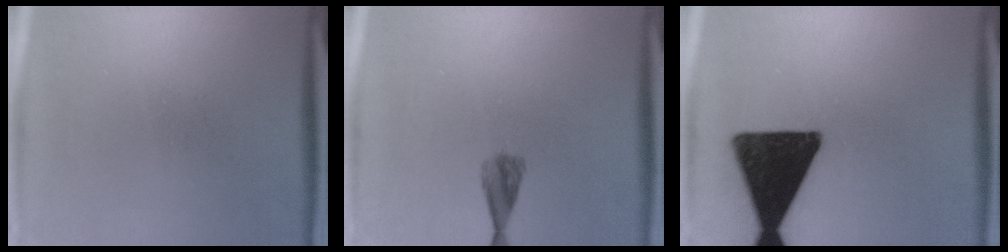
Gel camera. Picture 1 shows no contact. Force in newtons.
{"total": 2.5}
{"total": 18.8}